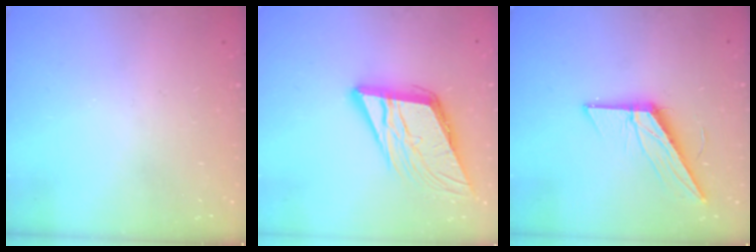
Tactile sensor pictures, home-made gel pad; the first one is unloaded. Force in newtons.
{"total": 13.7, "press": 13.5, "slide": 2.4}
{"total": 12.7, "press": 12.7, "slide": 0.6}